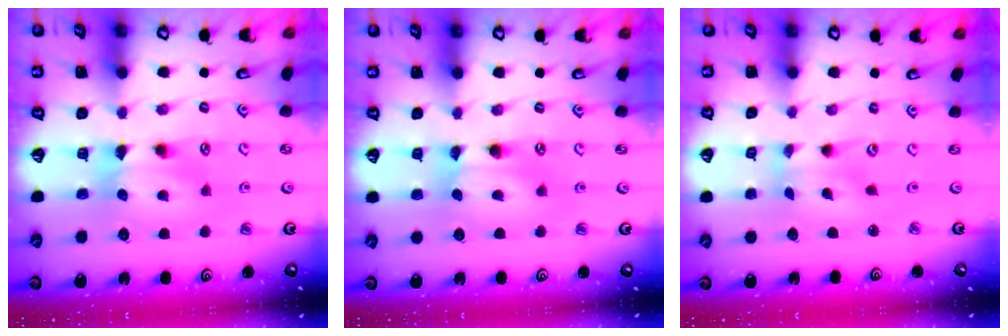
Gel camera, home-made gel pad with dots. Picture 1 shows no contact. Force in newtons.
{"total": 1.6, "press": 1.6, "slide": 0.2}
{"total": 1.2, "press": 0.3, "slide": 1.1}